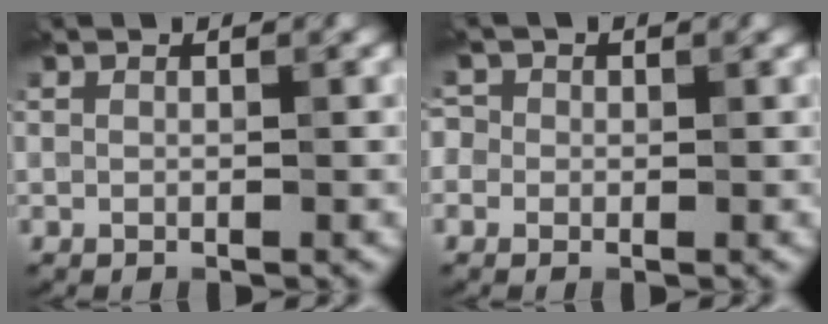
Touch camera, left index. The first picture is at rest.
{"total": 2.5, "force": [0.6, 2.3, 1.0], "torque": [0.002, 0.018, -0.022]}